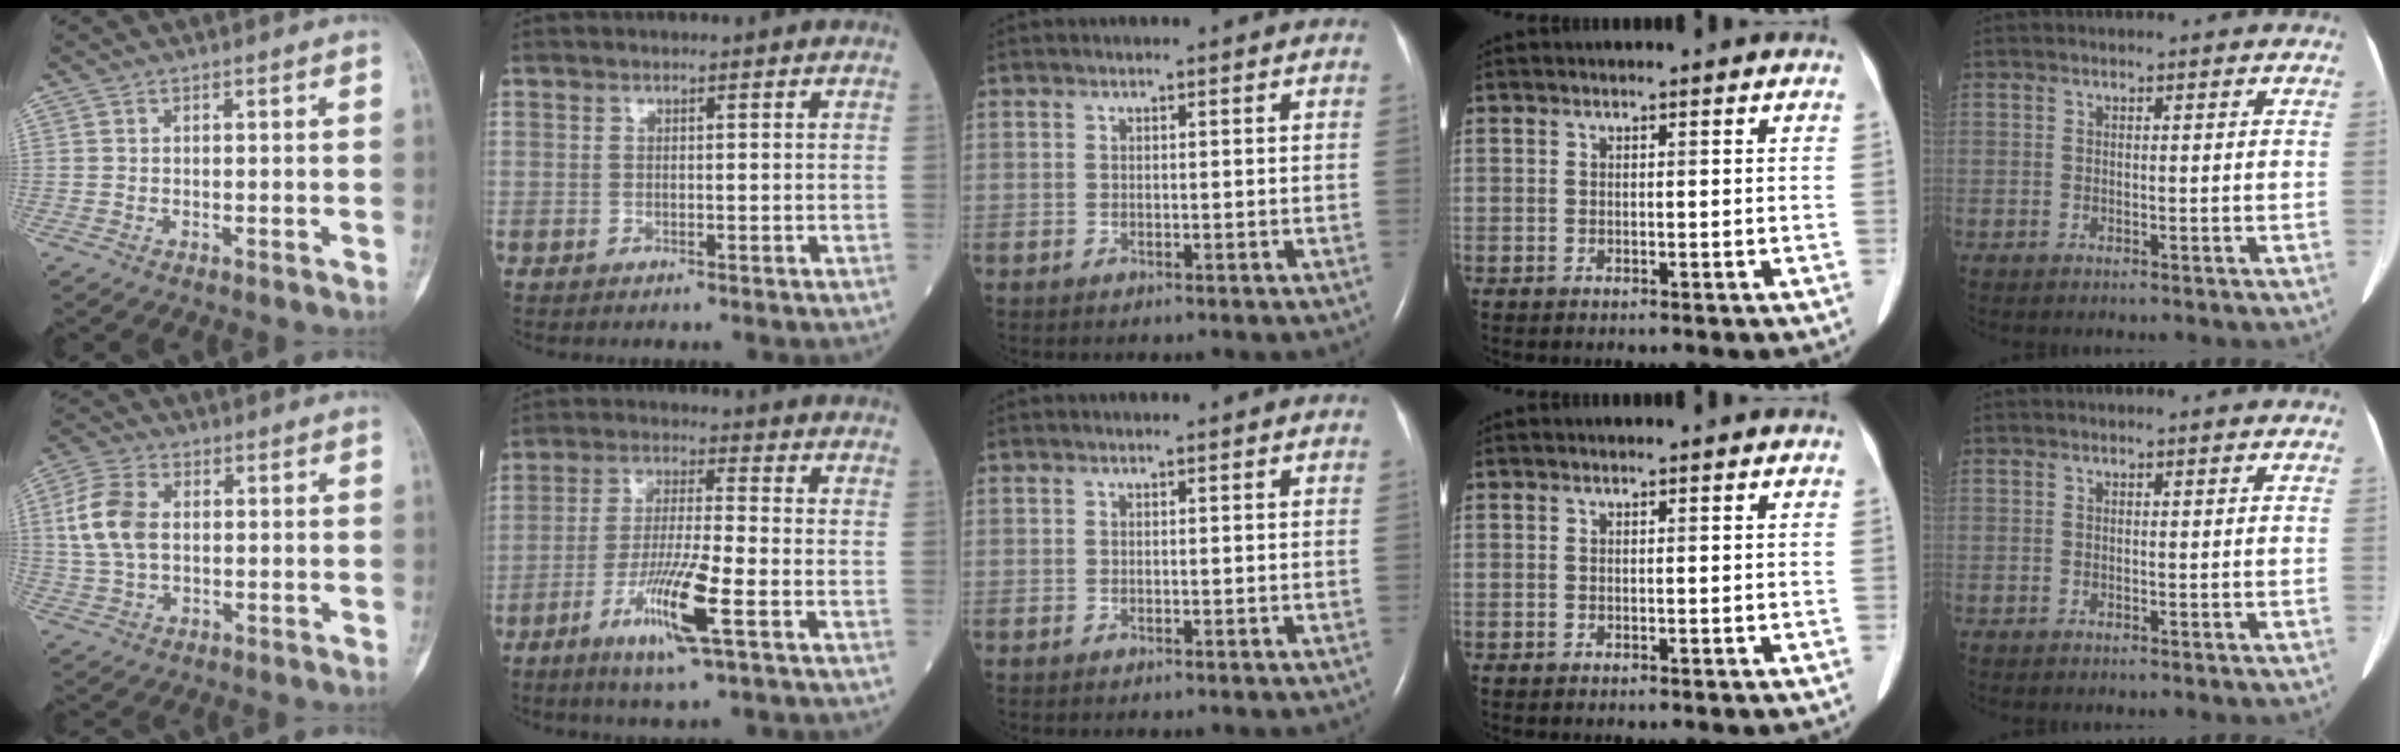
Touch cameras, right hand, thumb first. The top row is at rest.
{"thumb": {"total": 9.4, "force": [0.9, 6.2, 7.1], "torque": [-0.148, 0.010, 0.018]}, "index": {"total": 10.7, "force": [-4.8, 0.2, 9.6], "torque": [-0.186, -0.017, -0.090]}}